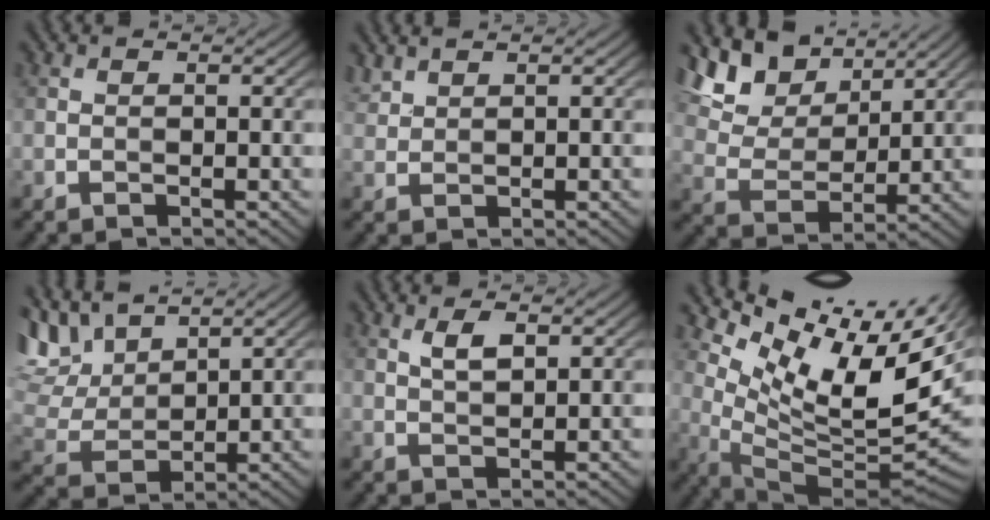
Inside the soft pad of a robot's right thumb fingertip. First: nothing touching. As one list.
[{"total": 1.9, "force": [1.7, 0.6, 0.6], "torque": [-0.018, 0.006, 0.043]}, {"total": 11.7, "force": [7.8, 6.2, 6.2], "torque": [-0.171, 0.000, 0.148]}, {"total": 9.3, "force": [6.4, 3.8, 5.6], "torque": [-0.158, 0.014, 0.122]}, {"total": 2.7, "force": [1.2, 1.1, 2.2], "torque": [-0.047, 0.001, 0.026]}, {"total": 15.0, "force": [7.3, 5.4, 11.9], "torque": [-0.195, 0.002, 0.147]}]